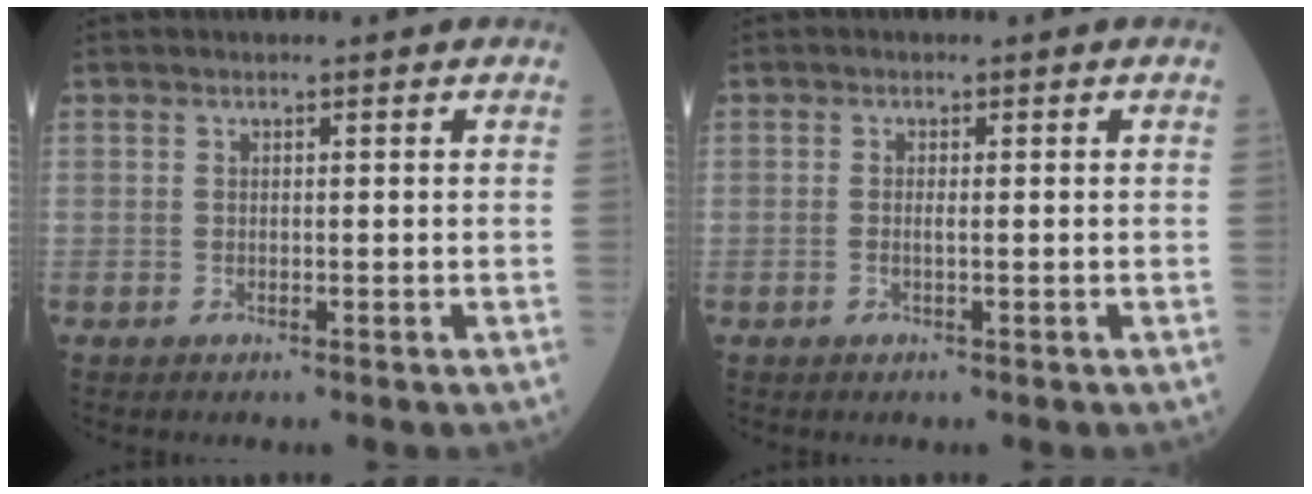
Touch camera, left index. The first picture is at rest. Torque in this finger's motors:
{"motor_torque": [0.02, -0.03, -0.02, -0.01]}